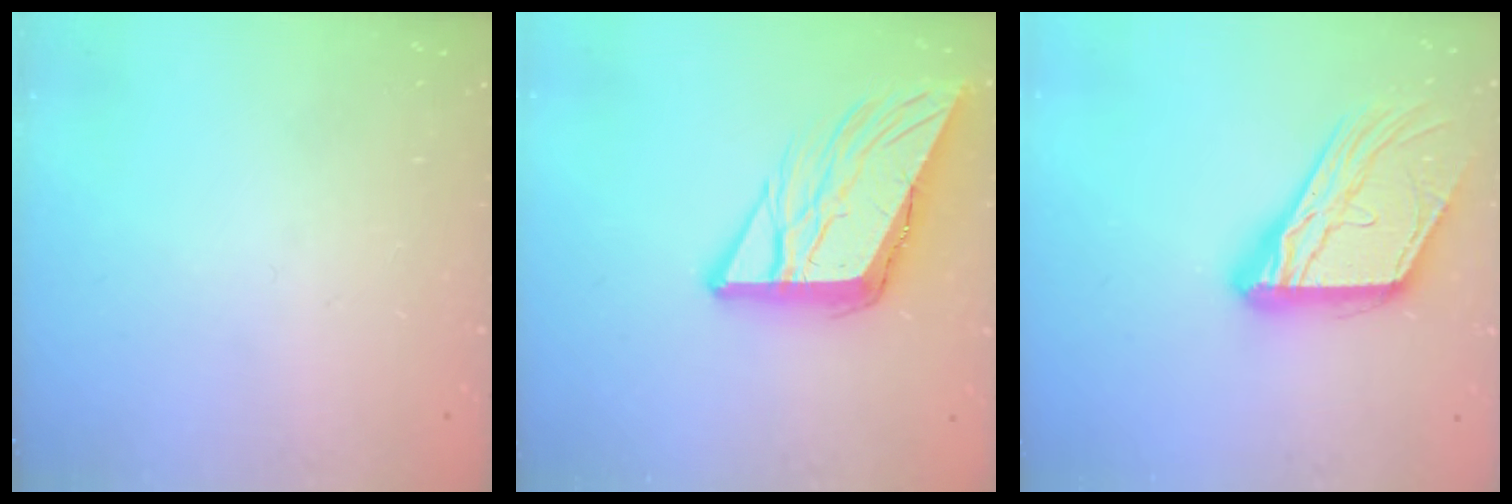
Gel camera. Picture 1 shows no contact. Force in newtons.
{"total": 11.0, "press": 10.7, "slide": 2.3}
{"total": 17.4, "press": 17.3, "slide": 1.9}